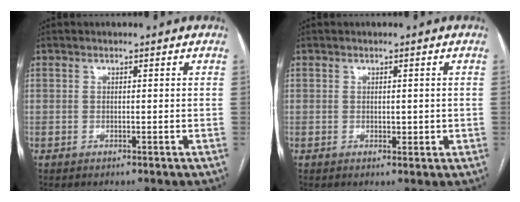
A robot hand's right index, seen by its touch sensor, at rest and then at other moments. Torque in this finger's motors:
{"motor_torque": [-0.31, 0.53, 0.08, 0.01]}